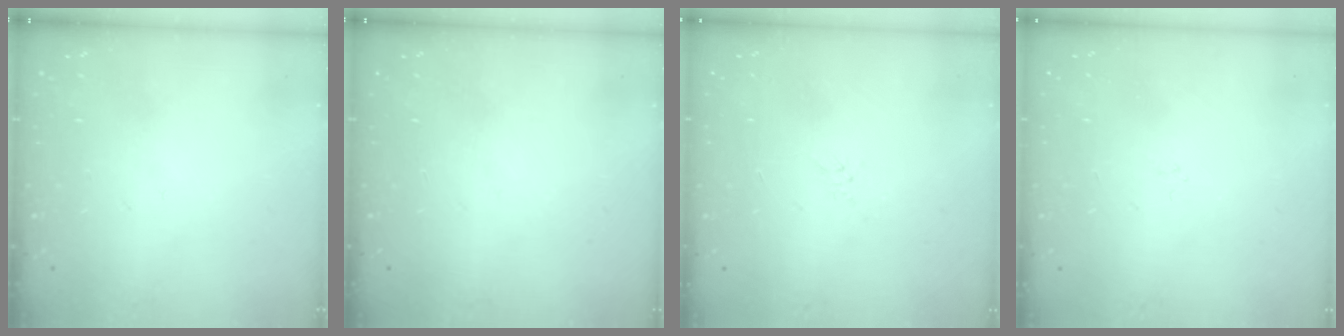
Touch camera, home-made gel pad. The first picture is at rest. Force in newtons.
{"total": 0.0}
{"total": 0.5, "press": 0.5, "slide": 0.2}
{"total": 0.0}